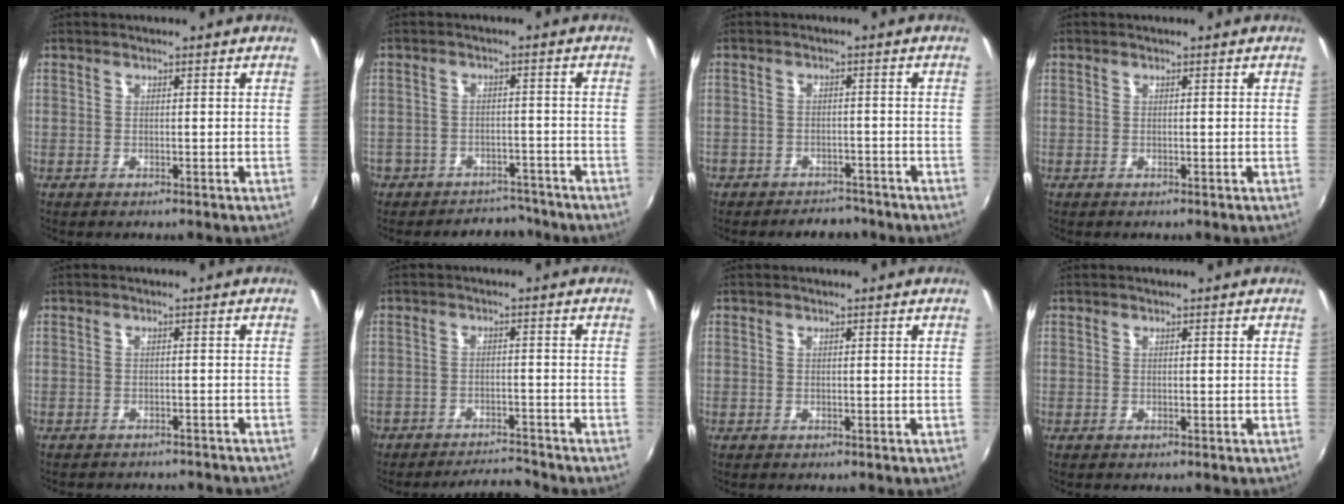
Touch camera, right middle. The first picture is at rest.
{"total": 10.2, "force": [-7.6, 6.6, 1.8], "torque": [-0.065, 0.013, -0.098]}
{"total": 6.7, "force": [-5.6, 3.5, 1.3], "torque": [-0.046, 0.002, -0.078]}
{"total": 0.0}
{"total": 8.4, "force": [-7.6, 2.2, 2.8], "torque": [-0.064, -0.013, -0.096]}
{"total": 6.2, "force": [-6.1, 1.3, 0.8], "torque": [-0.037, 0.006, -0.096]}
{"total": 0.0}
{"total": 0.0}